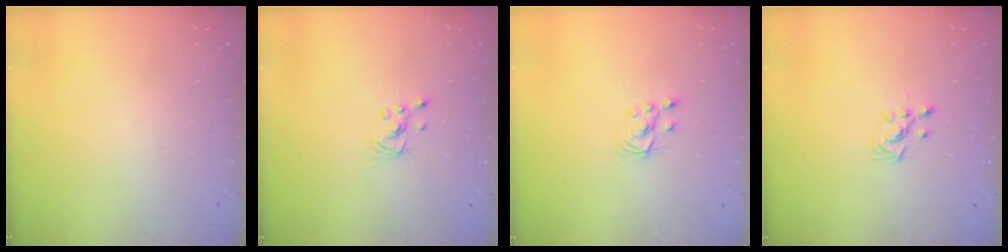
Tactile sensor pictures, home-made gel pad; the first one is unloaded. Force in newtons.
{"total": 1.7, "press": 1.6, "slide": 0.1}
{"total": 3.5, "press": 3.5, "slide": 0.4}
{"total": 3.0, "press": 2.8, "slide": 1.0}